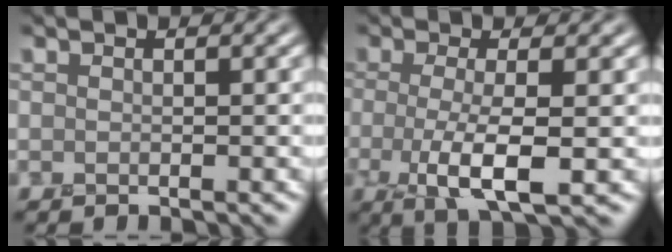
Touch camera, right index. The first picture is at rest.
{"total": 4.8, "force": [-0.7, 1.4, 4.5], "torque": [-0.095, -0.008, -0.012]}